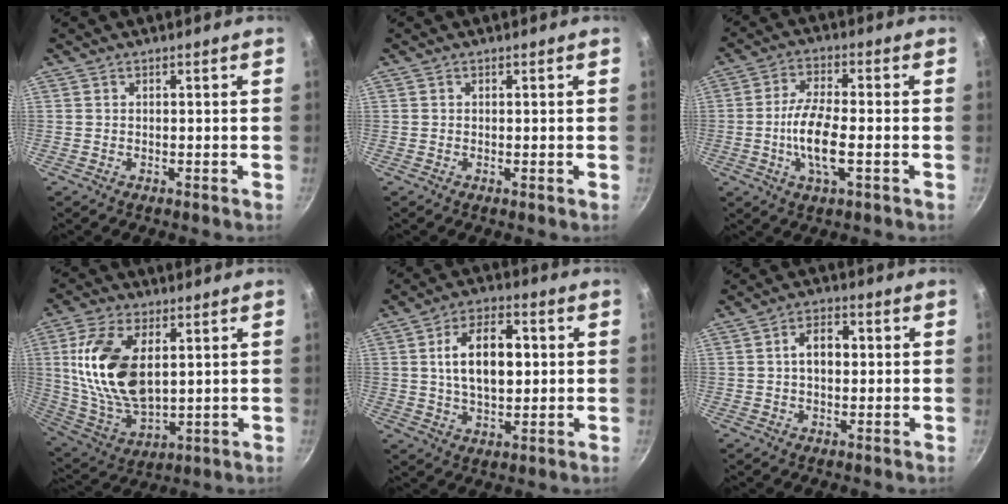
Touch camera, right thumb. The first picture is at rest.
{"total": 0.0}
{"total": 9.5, "force": [-1.9, 3.3, 8.7], "torque": [-0.176, 0.008, -0.036]}
{"total": 18.2, "force": [3.7, 9.8, 14.9], "torque": [-0.291, -0.015, 0.079]}
{"total": 12.5, "force": [1.8, 7.0, 10.2], "torque": [-0.155, 0.006, 0.030]}
{"total": 5.6, "force": [0.6, 3.4, 4.4], "torque": [-0.065, 0.015, 0.005]}